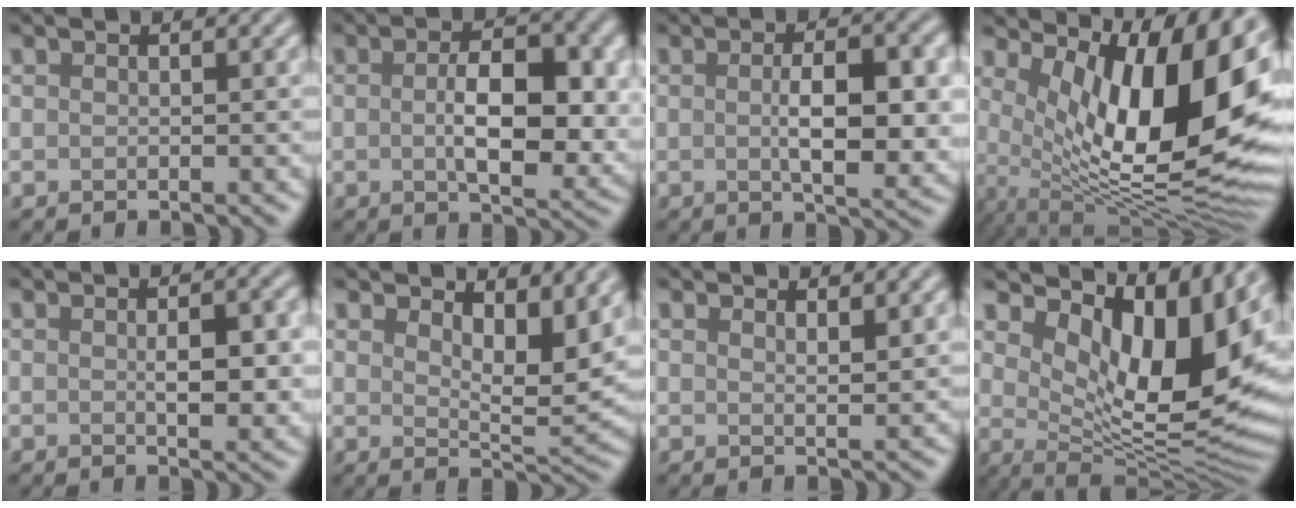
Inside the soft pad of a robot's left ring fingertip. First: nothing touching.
{"total": 7.8, "force": [0.0, 3.6, 6.9], "torque": [-0.106, -0.006, 0.001]}
{"total": 6.9, "force": [0.0, 2.4, 6.5], "torque": [-0.099, -0.005, 0.002]}
{"total": 14.5, "force": [3.8, 5.2, 13.0], "torque": [-0.178, -0.016, 0.066]}
{"total": 3.9, "force": [0.0, 1.5, 3.6], "torque": [-0.057, -0.003, 0.003]}
{"total": 5.7, "force": [3.1, 2.1, 4.4], "torque": [-0.062, -0.010, 0.049]}
{"total": 1.7, "force": [1.4, 0.3, 0.9], "torque": [-0.011, -0.002, 0.022]}
{"total": 12.6, "force": [4.6, 5.3, 10.5], "torque": [-0.155, -0.008, 0.085]}